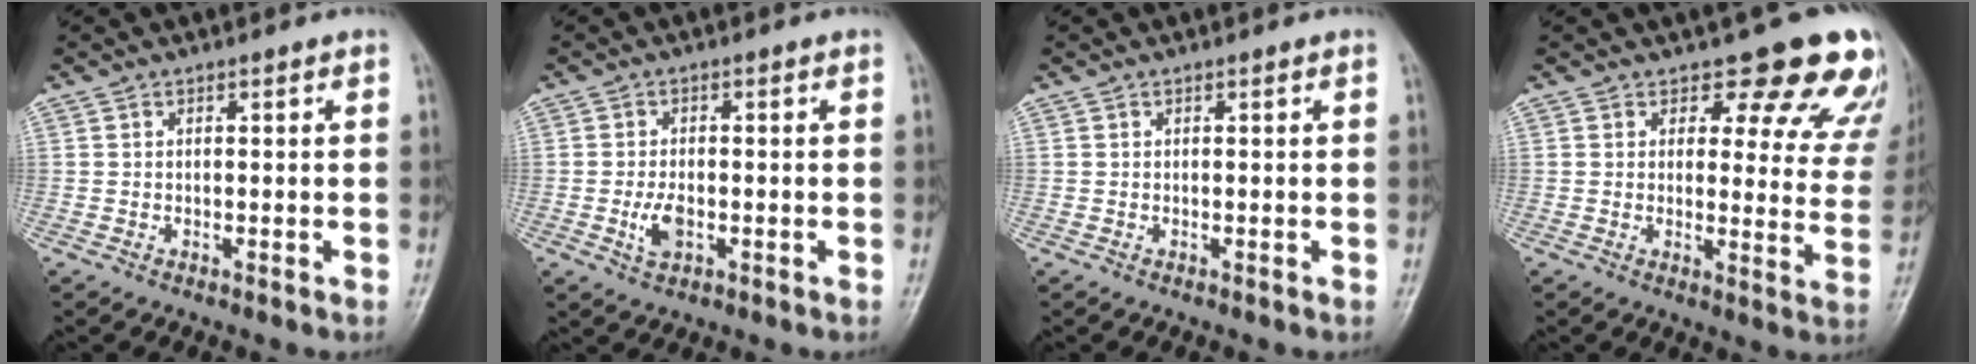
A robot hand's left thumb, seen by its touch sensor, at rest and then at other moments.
{"total": 3.9, "force": [-1.1, 2.2, 3.0], "torque": [-0.058, 0.000, -0.019]}
{"total": 0.0}
{"total": 14.3, "force": [12.0, 5.8, 5.2], "torque": [0.005, -0.081, 0.111]}